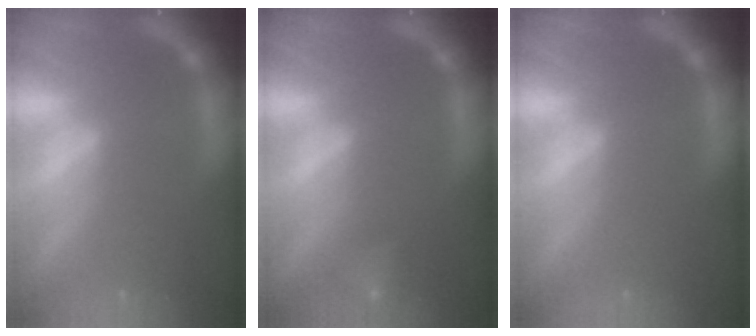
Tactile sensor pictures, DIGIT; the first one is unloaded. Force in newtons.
{"total": 3.4}
{"total": 0.0}